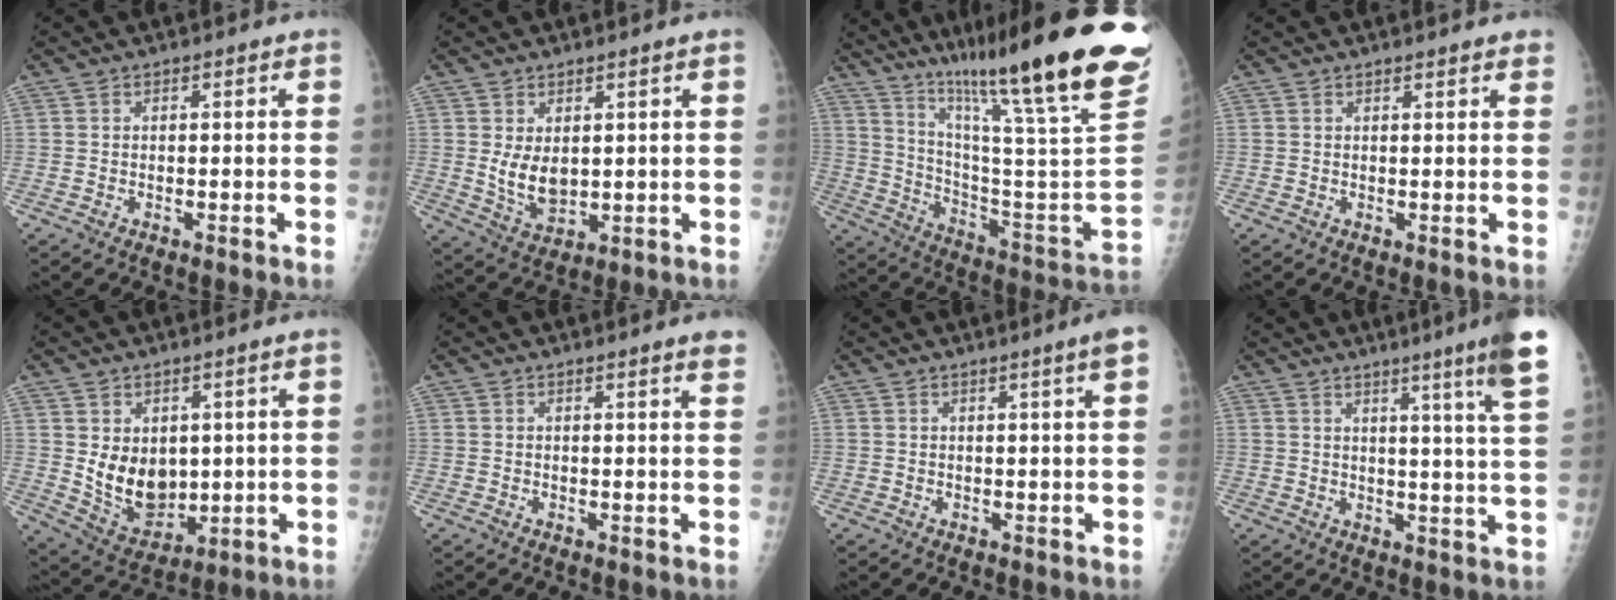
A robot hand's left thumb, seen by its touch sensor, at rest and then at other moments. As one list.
[{"total": 6.1, "force": [1.2, 3.3, 4.9], "torque": [-0.077, -0.019, 0.038]}, {"total": 33.7, "force": [23.5, 2.9, 24.0], "torque": [-0.321, -0.119, 0.349]}, {"total": 2.3, "force": [2.0, 0.3, 1.1], "torque": [-0.006, -0.003, 0.021]}, {"total": 10.1, "force": [1.2, 7.2, 7.0], "torque": [-0.078, -0.027, 0.049]}, {"total": 3.0, "force": [2.3, -0.3, 1.9], "torque": [-0.024, -0.010, 0.024]}, {"total": 3.2, "force": [1.6, -0.6, 2.7], "torque": [-0.042, -0.009, 0.025]}, {"total": 12.6, "force": [7.8, -0.9, 9.8], "torque": [-0.131, -0.044, 0.087]}]